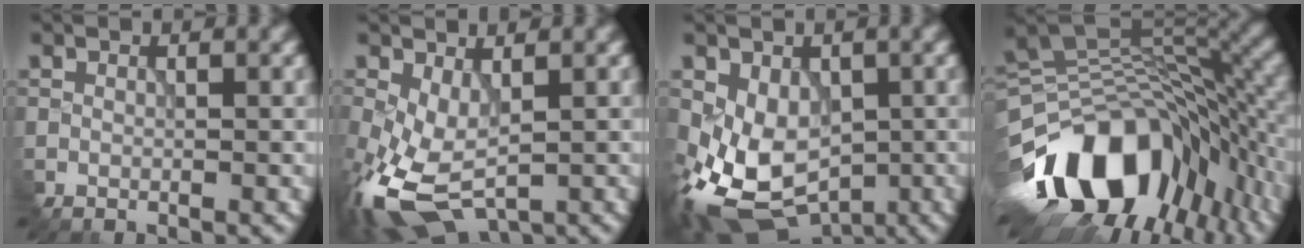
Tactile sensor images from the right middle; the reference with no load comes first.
{"total": 7.1, "force": [-2.2, 3.7, 5.7], "torque": [-0.152, -0.011, -0.038]}
{"total": 8.1, "force": [-2.7, 5.6, 5.2], "torque": [-0.110, -0.020, -0.039]}
{"total": 16.0, "force": [-7.7, 9.7, 10.1], "torque": [-0.186, 0.006, -0.126]}